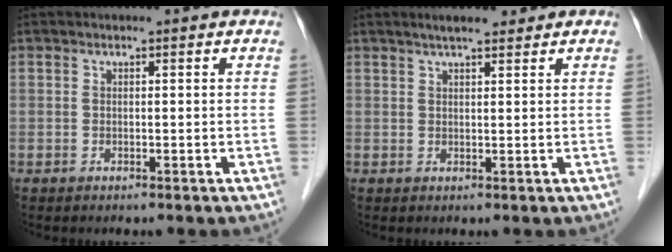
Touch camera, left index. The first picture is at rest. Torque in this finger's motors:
{"motor_torque": [0.04, -0.04, 0.05, 0.02]}